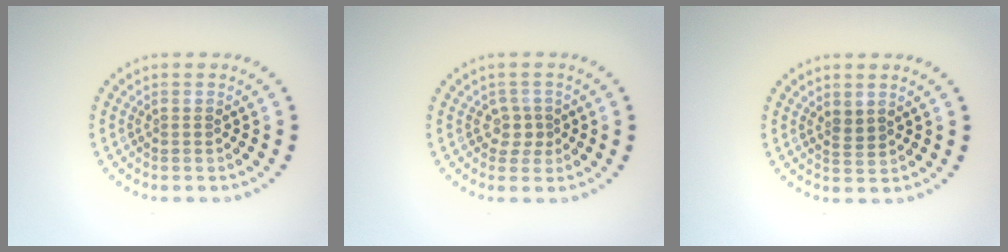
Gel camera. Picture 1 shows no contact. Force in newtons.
{"total": 1.6, "press": 1.1, "slide": 1.1}
{"total": 1.2, "press": 0.9, "slide": 0.8}